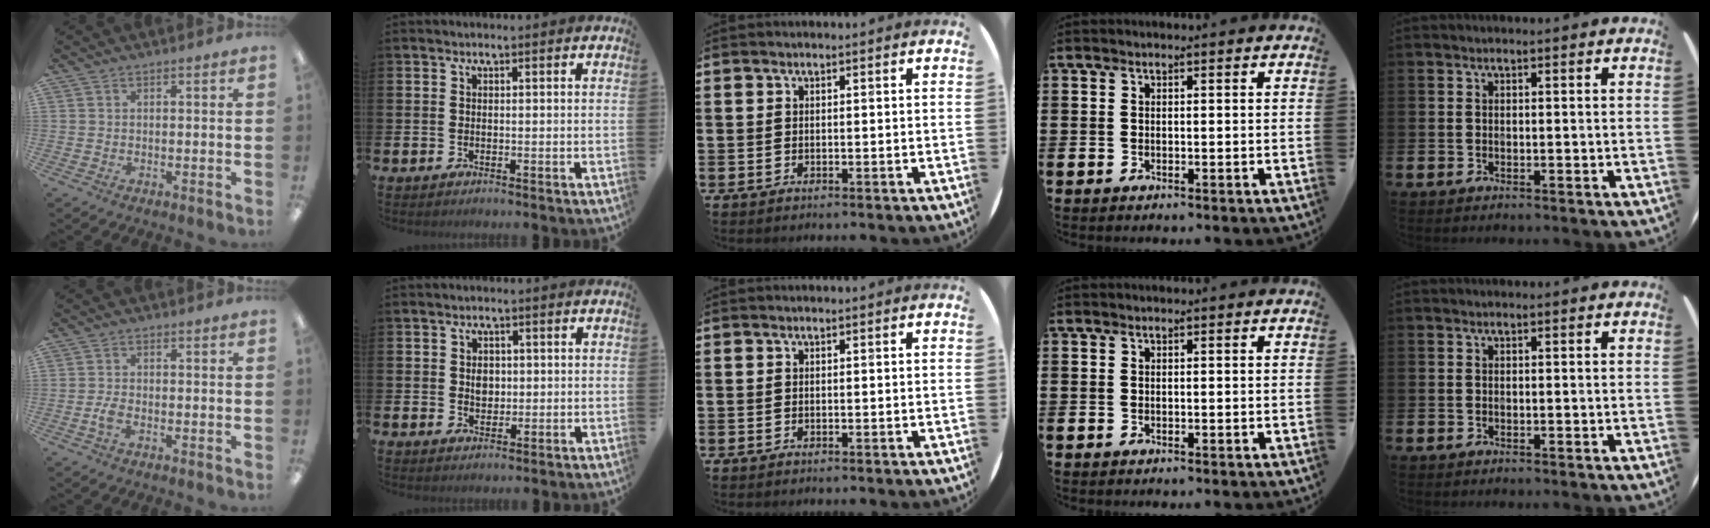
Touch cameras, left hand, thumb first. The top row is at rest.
{"thumb": {"total": 2.6, "force": [-0.9, 1.1, 2.2], "torque": [-0.043, 0.002, -0.017]}, "index": {"total": 2.3, "force": [0.4, 1.9, 1.3], "torque": [-0.009, 0.002, 0.002]}}